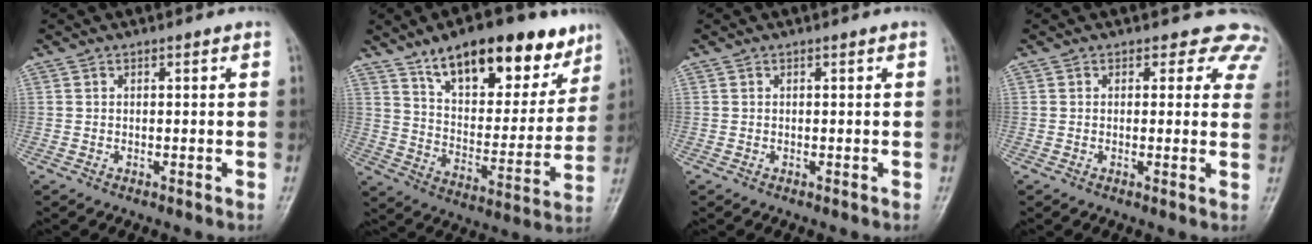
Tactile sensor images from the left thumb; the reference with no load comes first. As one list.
[{"total": 22.1, "force": [14.3, 9.8, 13.8], "torque": [-0.155, -0.052, 0.228]}, {"total": 0.0}, {"total": 7.0, "force": [5.7, 3.9, 0.7], "torque": [0.044, -0.019, 0.033]}]